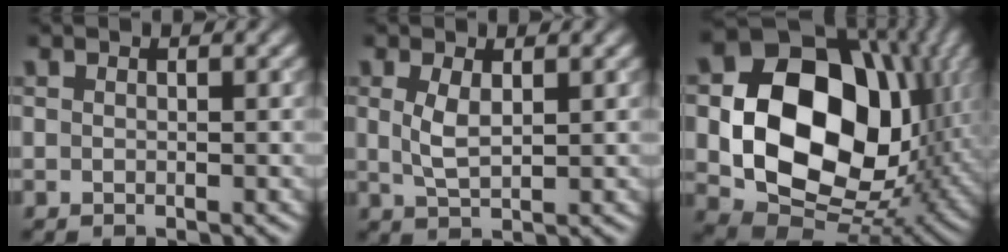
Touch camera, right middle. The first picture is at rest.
{"total": 2.4, "force": [0.6, 1.0, 2.1], "torque": [-0.050, 0.000, 0.016]}
{"total": 18.0, "force": [1.6, 13.9, 11.3], "torque": [-0.198, -0.019, 0.051]}